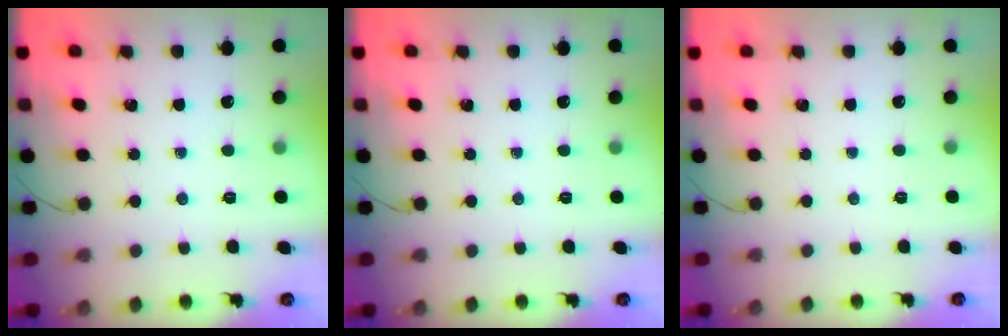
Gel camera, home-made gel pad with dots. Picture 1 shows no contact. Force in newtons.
{"total": 0.0}
{"total": 2.5, "press": 2.4, "slide": 0.5}